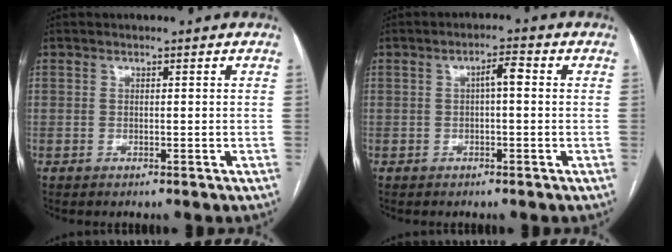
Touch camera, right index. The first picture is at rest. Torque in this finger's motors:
{"motor_torque": [0.36, 0.01, 0.08, 0.05]}